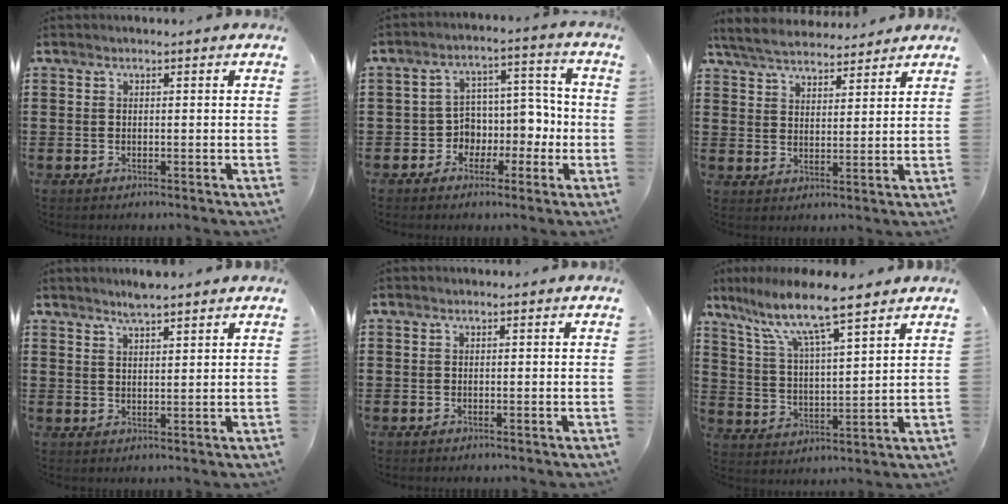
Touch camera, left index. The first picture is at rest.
{"total": 5.7, "force": [-1.3, 5.2, 1.9], "torque": [-0.056, 0.003, -0.023]}
{"total": 5.3, "force": [5.0, 1.2, 1.3], "torque": [-0.045, -0.016, 0.092]}
{"total": 3.4, "force": [3.1, 0.1, 1.5], "torque": [-0.035, -0.003, 0.056]}
{"total": 0.0}
{"total": 9.2, "force": [7.4, 0.8, 5.4], "torque": [-0.132, -0.036, 0.124]}